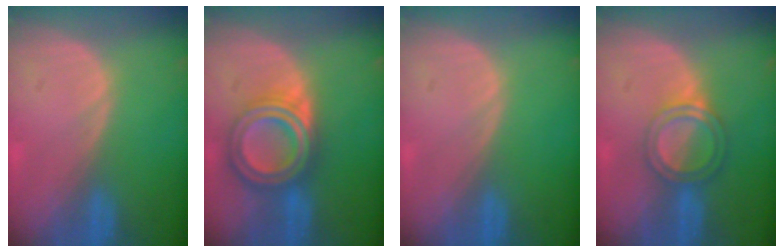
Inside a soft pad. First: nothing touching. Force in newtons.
{"total": 7.9, "press": 7.9, "slide": 0.5}
{"total": 0.0}
{"total": 5.2, "press": 4.7, "slide": 2.2}